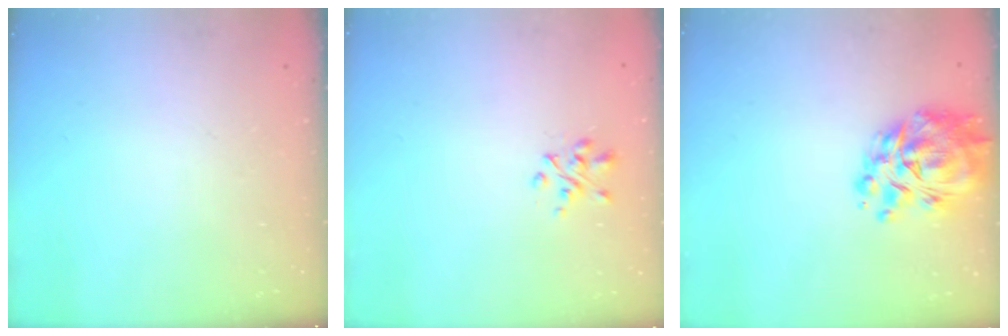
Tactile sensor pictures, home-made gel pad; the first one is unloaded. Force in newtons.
{"total": 2.5, "press": 2.3, "slide": 0.8}
{"total": 12.2, "press": 11.5, "slide": 4.0}